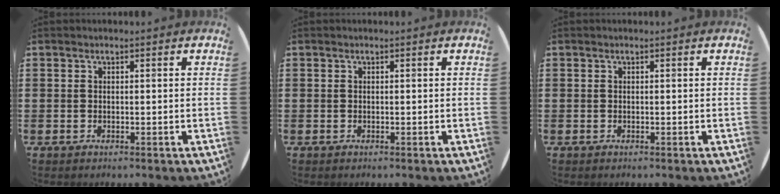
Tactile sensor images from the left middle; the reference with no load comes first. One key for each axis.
{"total": 0.0}
{"total": 0.0}